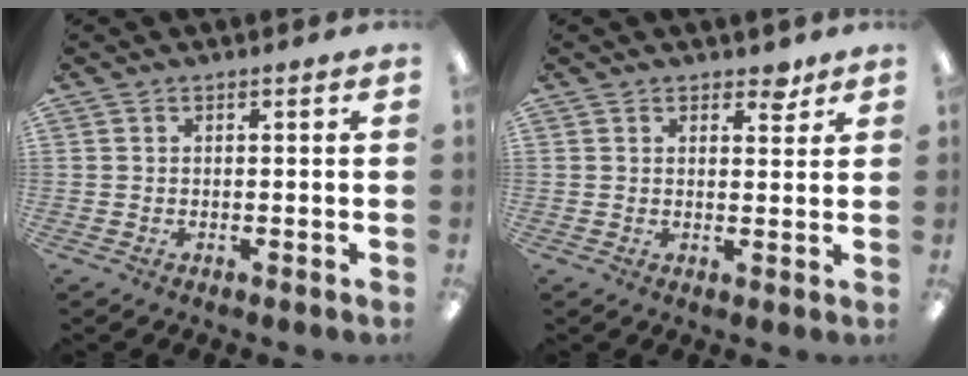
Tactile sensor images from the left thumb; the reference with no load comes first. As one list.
[{"total": 3.4, "force": [2.7, 1.8, 1.1], "torque": [-0.001, -0.010, 0.044]}]